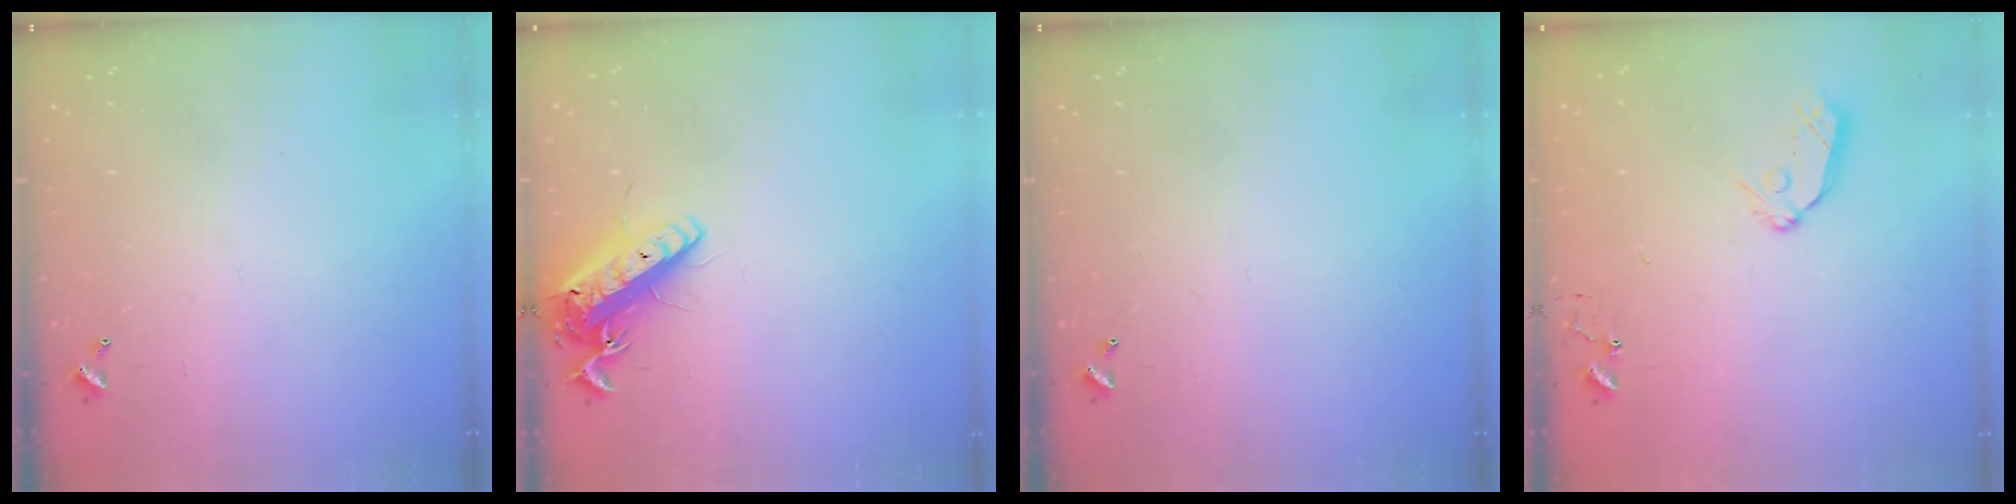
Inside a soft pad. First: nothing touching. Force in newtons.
{"total": 14.0, "press": 13.8, "slide": 2.7}
{"total": 0.0}
{"total": 8.4, "press": 8.4, "slide": 0.7}